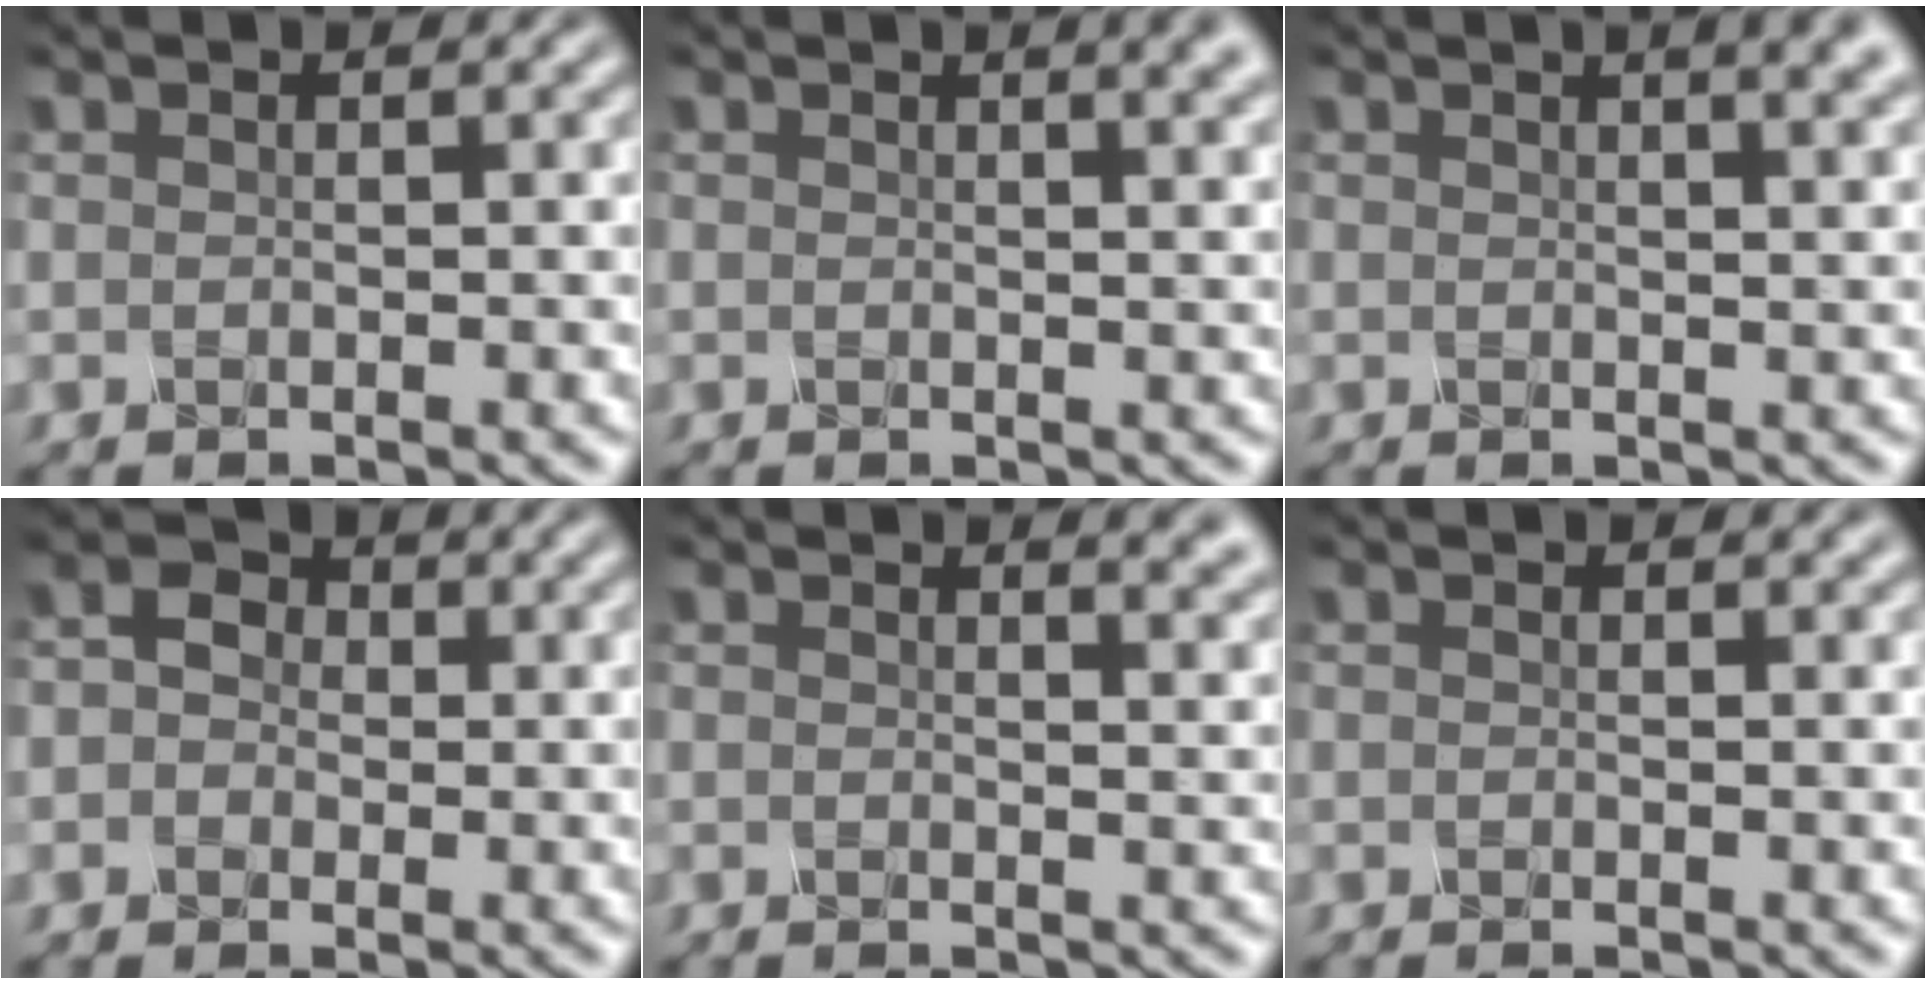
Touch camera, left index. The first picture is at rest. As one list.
[{"total": 6.1, "force": [3.3, 2.9, 4.1], "torque": [-0.005, 0.043, 0.005]}, {"total": 8.6, "force": [4.7, 4.2, 5.8], "torque": [0.005, 0.057, 0.013]}, {"total": 1.7, "force": [-0.6, 1.6, 0.2], "torque": [0.006, 0.000, -0.021]}, {"total": 4.3, "force": [1.8, 2.2, 3.2], "torque": [-0.006, 0.029, -0.018]}, {"total": 0.7, "force": [-0.5, 0.2, 0.5], "torque": [0.001, -0.010, -0.008]}]